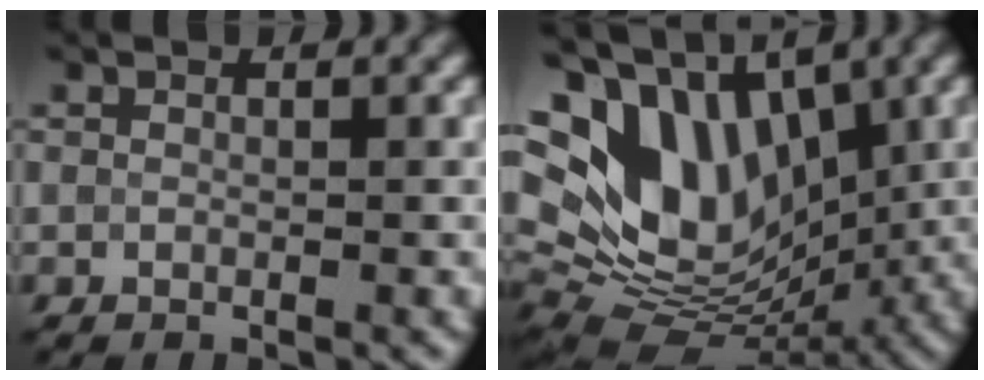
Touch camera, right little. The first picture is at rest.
{"total": 15.9, "force": [3.9, 10.7, 11.1], "torque": [-0.199, 0.006, 0.076]}